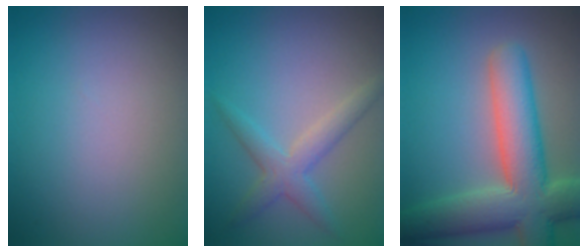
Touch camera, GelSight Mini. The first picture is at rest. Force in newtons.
{"total": 3.2, "press": 3.2, "slide": 0.0}
{"total": 9.9, "press": 9.9, "slide": 0.8}